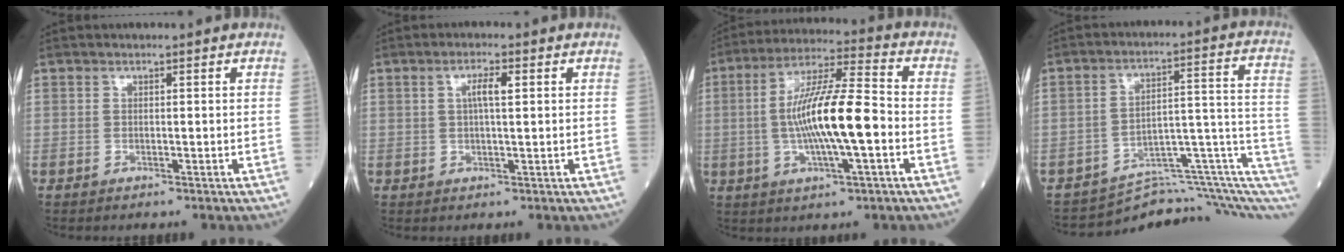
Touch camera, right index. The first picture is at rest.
{"total": 3.1, "force": [0.8, 0.4, 2.9], "torque": [-0.056, 0.003, 0.013]}
{"total": 13.6, "force": [-1.9, 1.6, 13.4], "torque": [-0.250, 0.007, -0.035]}
{"total": 13.7, "force": [-11.6, 1.3, 7.2], "torque": [-0.066, 0.080, -0.156]}